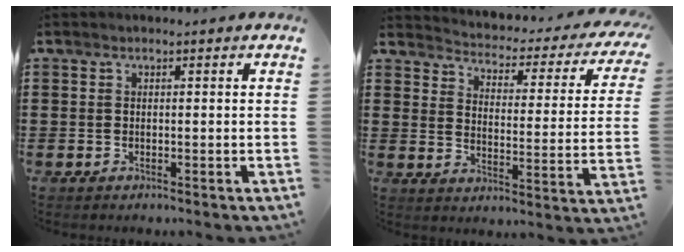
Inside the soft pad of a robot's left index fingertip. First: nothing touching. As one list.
[{"total": 2.1, "force": [1.9, 0.4, 0.6], "torque": [-0.030, -0.027, 0.021]}]